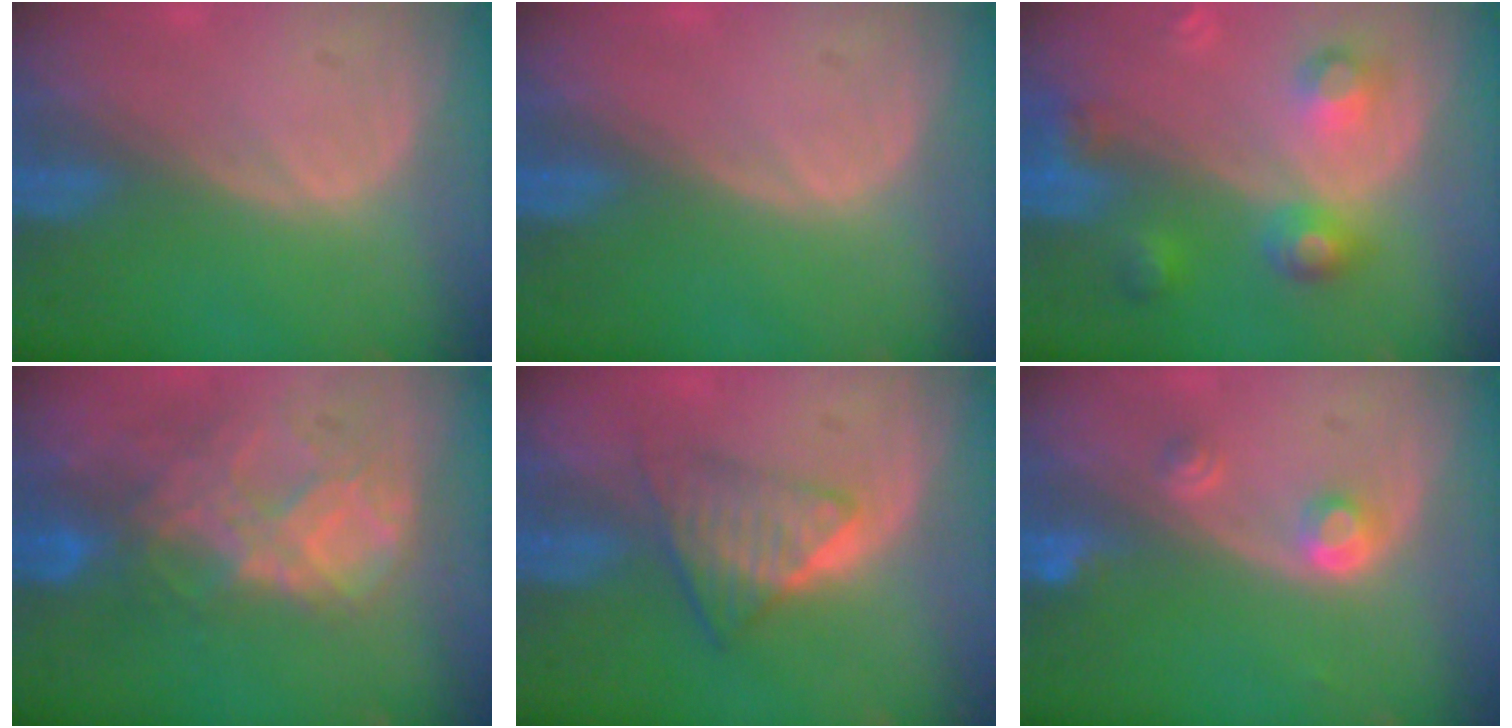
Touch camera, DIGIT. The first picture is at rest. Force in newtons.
{"total": 0.0}
{"total": 6.0, "press": 6.0, "slide": 0.2}
{"total": 8.8, "press": 7.6, "slide": 4.5}
{"total": 6.1, "press": 5.2, "slide": 3.1}
{"total": 3.0, "press": 2.8, "slide": 0.9}